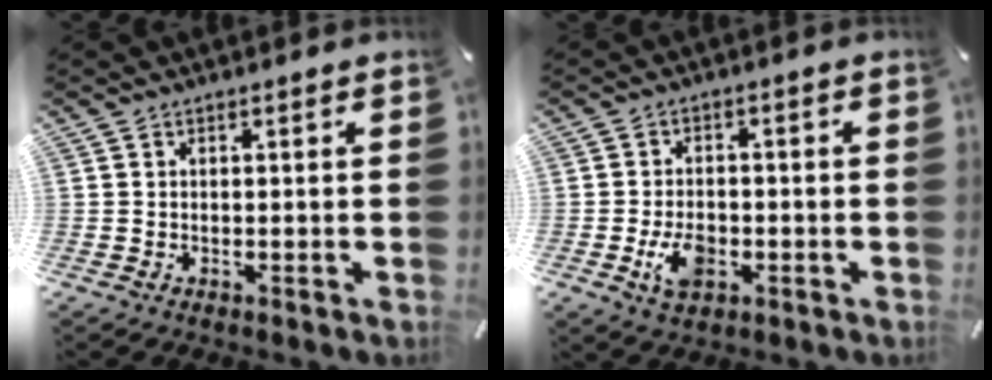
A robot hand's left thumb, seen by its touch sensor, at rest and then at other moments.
{"total": 6.9, "force": [-2.3, 4.5, 4.8], "torque": [-0.086, 0.000, -0.045]}